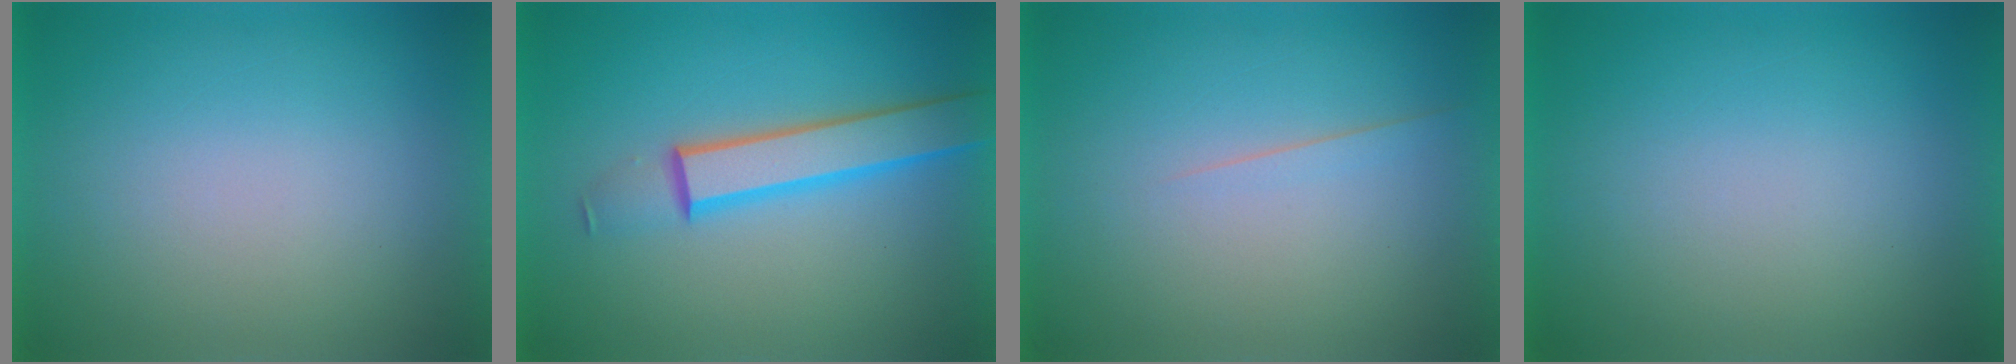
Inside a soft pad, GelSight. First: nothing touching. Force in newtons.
{"total": 4.7}
{"total": 1.6}
{"total": 0.0}